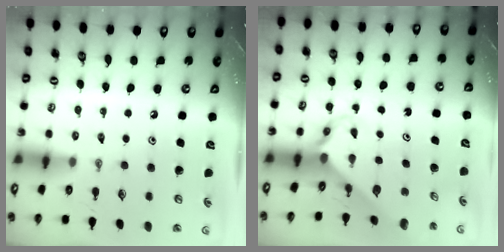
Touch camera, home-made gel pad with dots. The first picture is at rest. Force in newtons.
{"total": 2.3, "press": 2.3, "slide": 0.2}